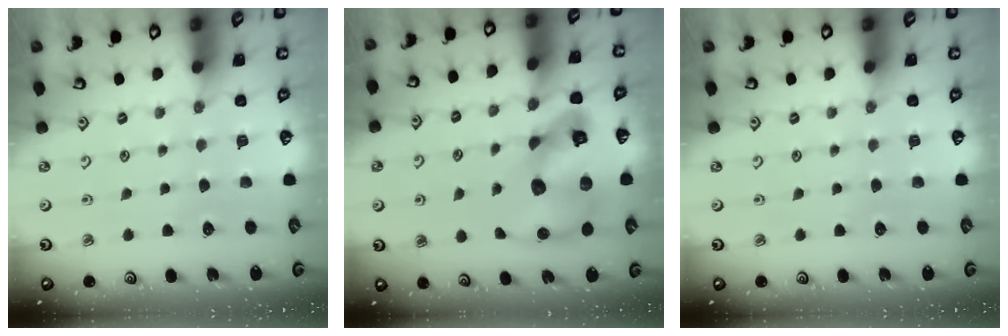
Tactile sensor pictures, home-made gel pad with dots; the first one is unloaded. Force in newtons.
{"total": 18.5, "press": 18.4, "slide": 2.6}
{"total": 0.0}